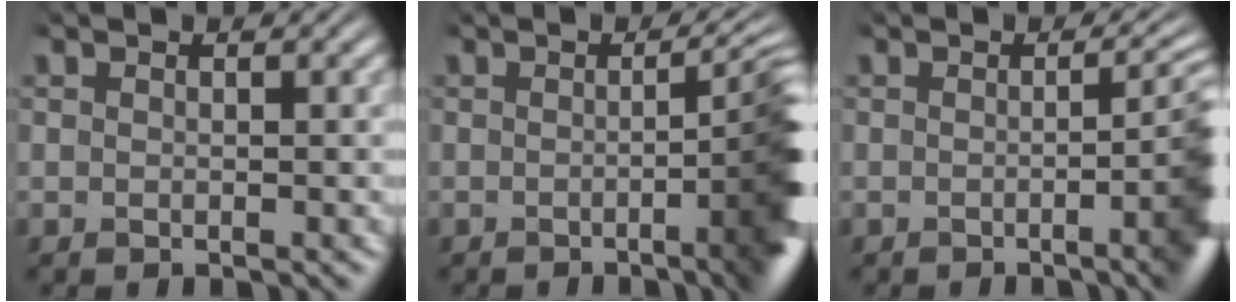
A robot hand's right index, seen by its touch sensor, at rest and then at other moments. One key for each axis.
{"total": 7.5, "fx": -1.5, "fy": 1.8, "fz": 7.1, "tx": -0.054, "ty": 0.005, "tz": -0.030}
{"total": 5.6, "fx": -1.3, "fy": 1.4, "fz": 5.3, "tx": -0.044, "ty": 0.004, "tz": -0.022}